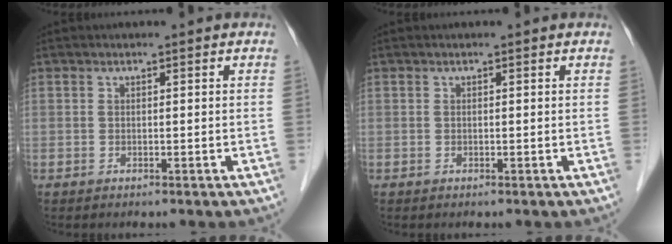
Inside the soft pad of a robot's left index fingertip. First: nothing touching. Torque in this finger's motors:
{"motor_torque": [0.07, 0.03, 0.00, 0.01]}